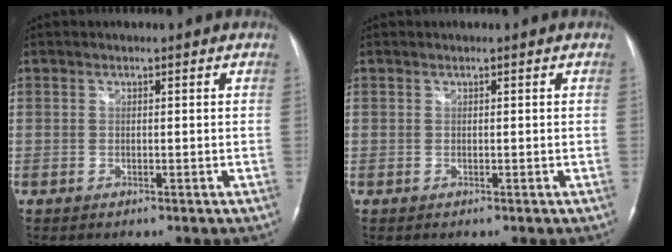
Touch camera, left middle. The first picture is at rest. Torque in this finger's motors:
{"motor_torque": [0.26, -0.25, 0.08, 0.02]}